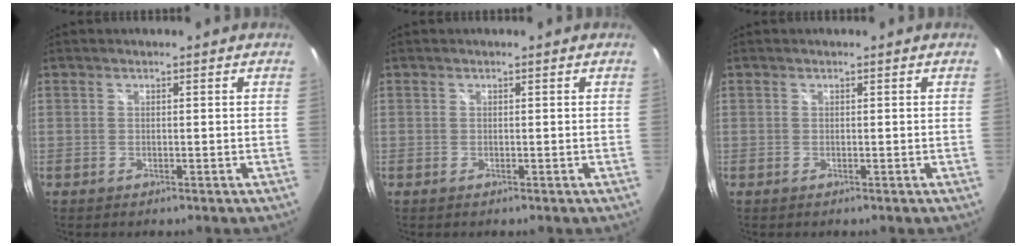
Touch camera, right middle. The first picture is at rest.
{"total": 0.0}
{"total": 0.0}